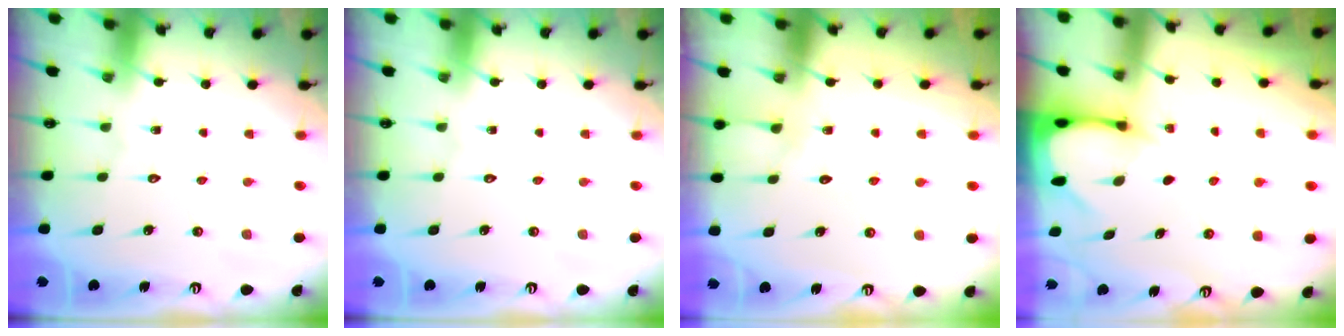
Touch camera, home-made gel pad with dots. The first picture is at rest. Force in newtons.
{"total": 0.0}
{"total": 4.0, "press": 4.0, "slide": 0.4}
{"total": 2.6, "press": 2.6, "slide": 0.3}